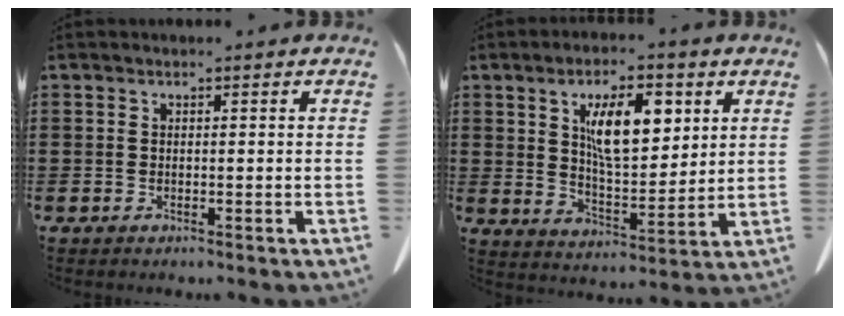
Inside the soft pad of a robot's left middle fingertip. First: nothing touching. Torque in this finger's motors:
{"motor_torque": [2.14, 0.00, 1.02, 0.18]}